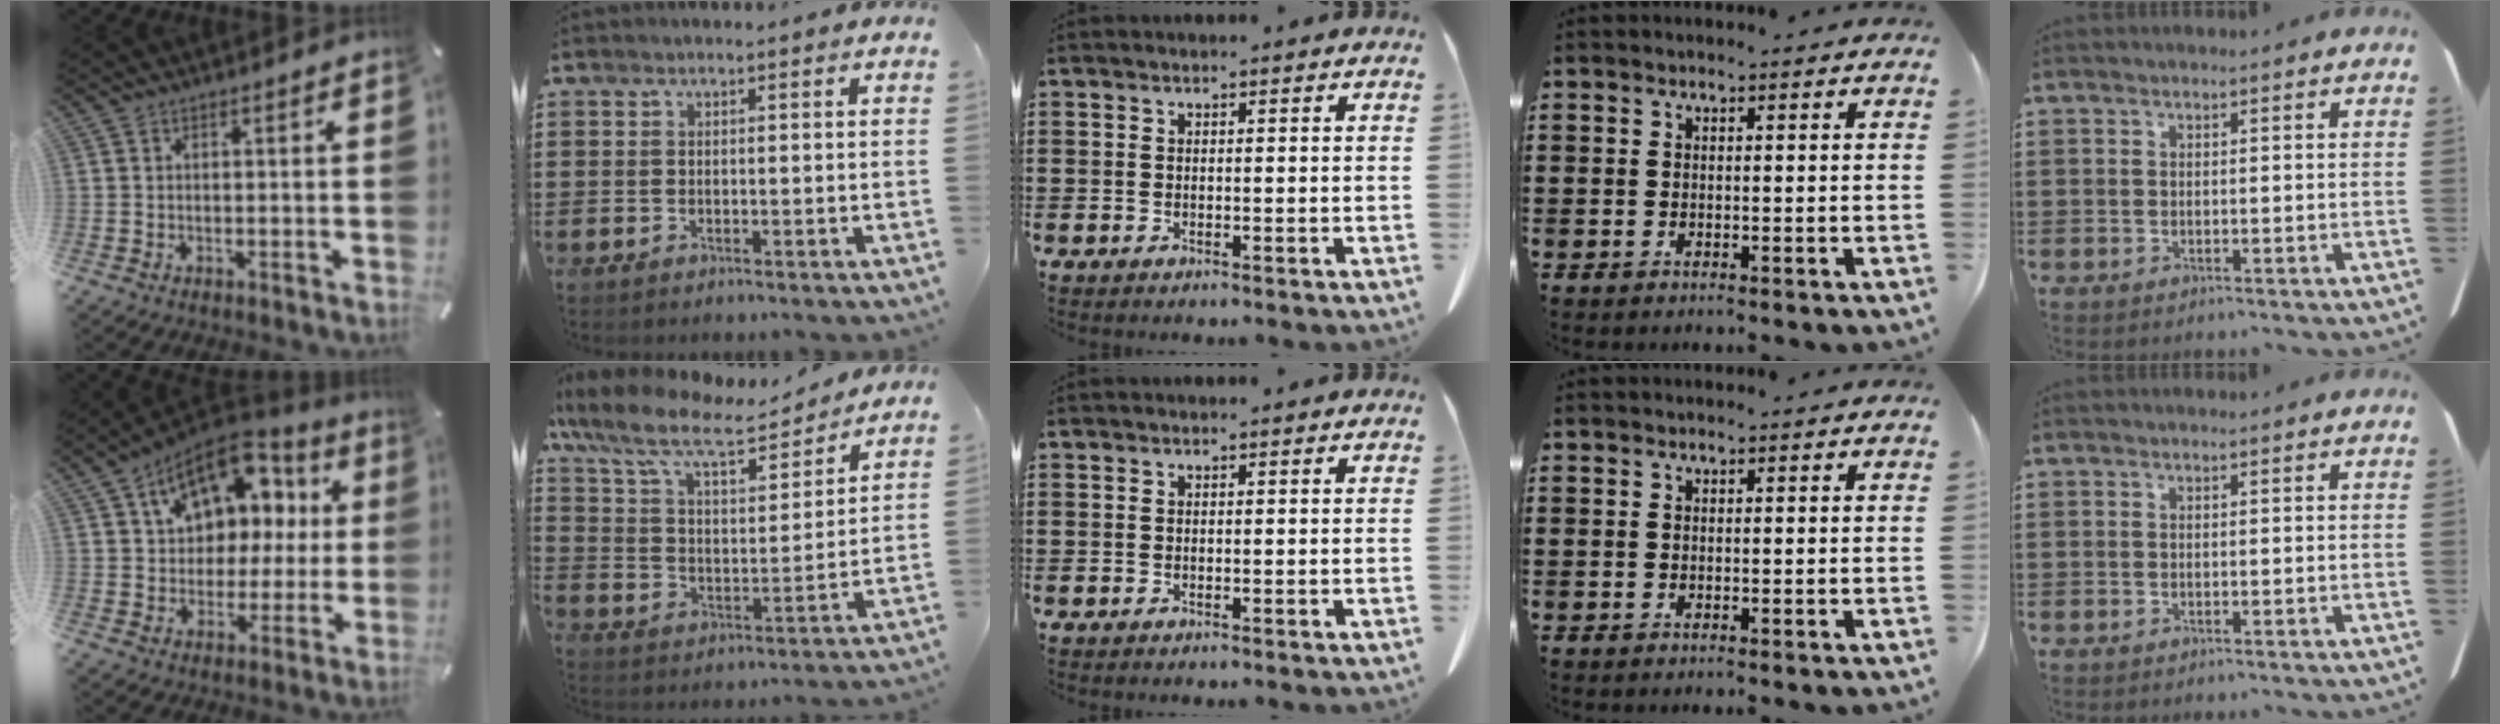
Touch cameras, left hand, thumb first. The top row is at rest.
{"thumb": {"total": 14.4, "force": [6.5, 10.6, 7.2], "torque": [-0.116, -0.041, 0.120]}, "index": {"total": 10.5, "force": [8.6, 2.6, 5.4], "torque": [-0.140, -0.043, 0.146]}}